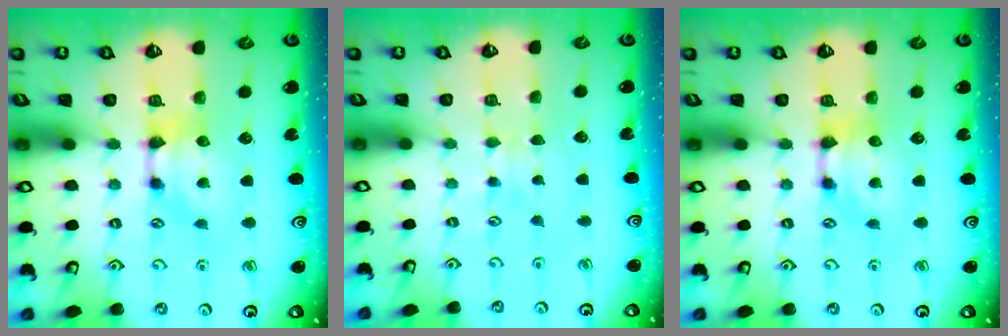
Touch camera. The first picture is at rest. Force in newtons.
{"total": 2.8, "press": 2.7, "slide": 0.4}
{"total": 0.0}